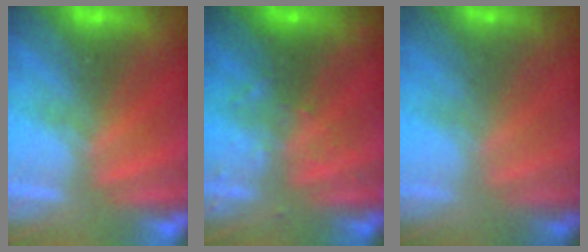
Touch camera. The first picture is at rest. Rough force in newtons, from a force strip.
{"total": 2.9}
{"total": 1.8}